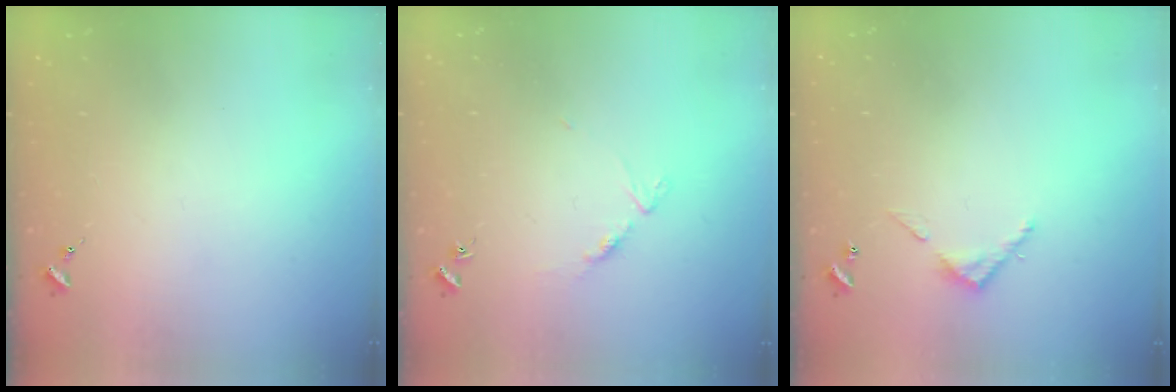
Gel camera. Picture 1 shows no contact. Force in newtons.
{"total": 5.5, "press": 5.5, "slide": 0.4}
{"total": 3.9, "press": 3.9, "slide": 0.3}